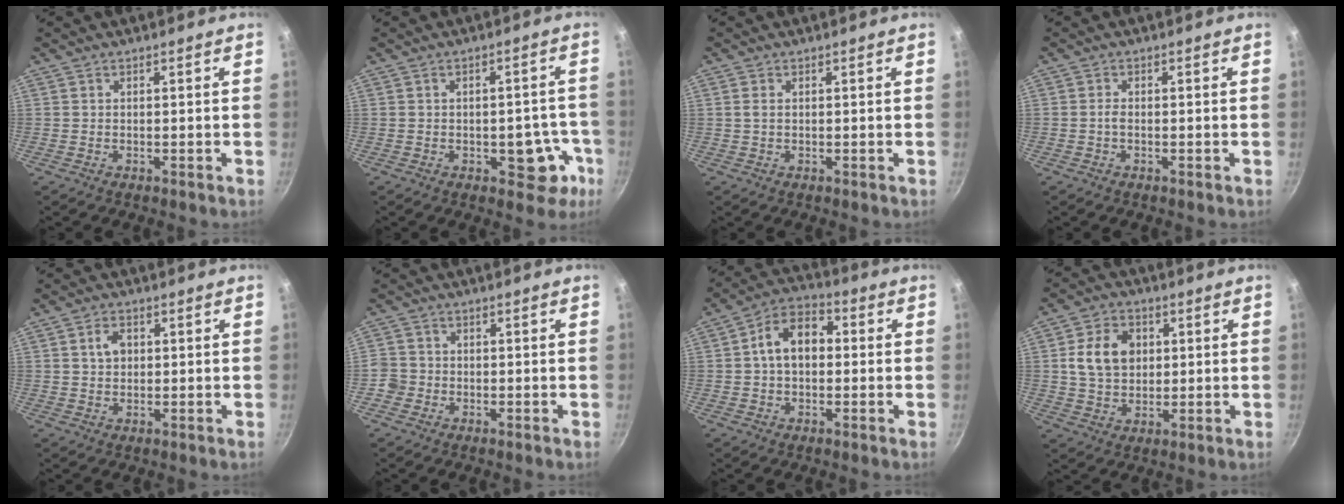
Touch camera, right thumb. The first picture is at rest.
{"total": 7.8, "force": [-2.9, 4.6, 5.6], "torque": [-0.019, 0.025, -0.031]}
{"total": 1.3, "force": [0.3, 0.9, 1.0], "torque": [-0.020, 0.002, 0.004]}
{"total": 1.1, "force": [-0.3, 0.5, 0.8], "torque": [-0.017, 0.005, -0.007]}
{"total": 3.5, "force": [0.8, 2.6, 2.3], "torque": [-0.026, 0.004, 0.013]}
{"total": 3.4, "force": [-1.3, 3.1, 0.6], "torque": [0.004, 0.019, -0.028]}
{"total": 10.2, "force": [0.7, 6.9, 7.4], "torque": [-0.090, 0.032, -0.004]}
{"total": 10.1, "force": [1.9, 7.8, 6.1], "torque": [-0.088, 0.005, 0.030]}